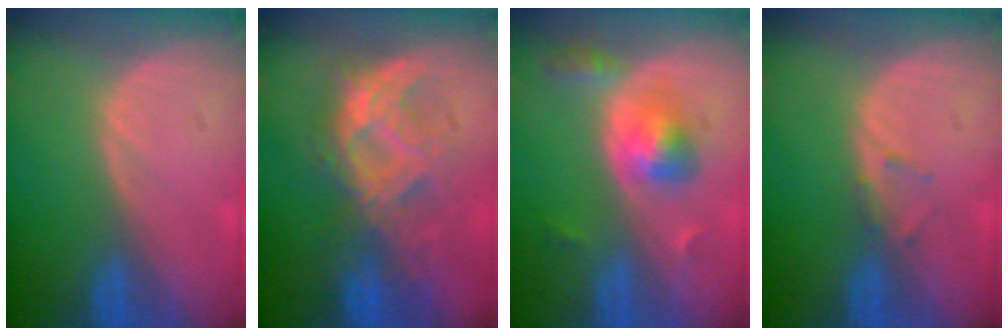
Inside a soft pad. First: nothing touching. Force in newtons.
{"total": 8.6, "press": 8.4, "slide": 1.9}
{"total": 5.1, "press": 4.9, "slide": 1.4}
{"total": 1.1, "press": 1.0, "slide": 0.2}